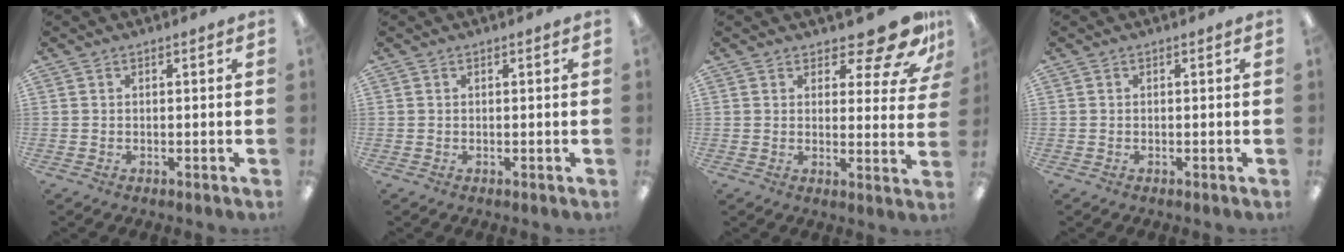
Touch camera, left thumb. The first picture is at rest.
{"total": 0.0}
{"total": 11.9, "force": [8.8, 4.1, 6.8], "torque": [-0.080, -0.062, 0.151]}
{"total": 0.0}